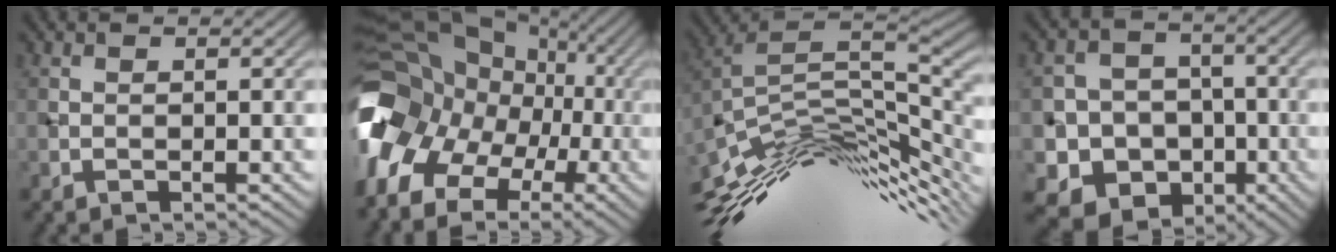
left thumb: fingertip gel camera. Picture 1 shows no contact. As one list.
[{"total": 16.0, "force": [-3.8, 13.3, 7.9], "torque": [-0.199, -0.002, -0.086]}, {"total": 14.7, "force": [-6.7, 4.0, 12.5], "torque": [-0.251, 0.012, -0.129]}, {"total": 11.1, "force": [-3.8, 9.9, 3.2], "torque": [-0.086, -0.016, -0.096]}]